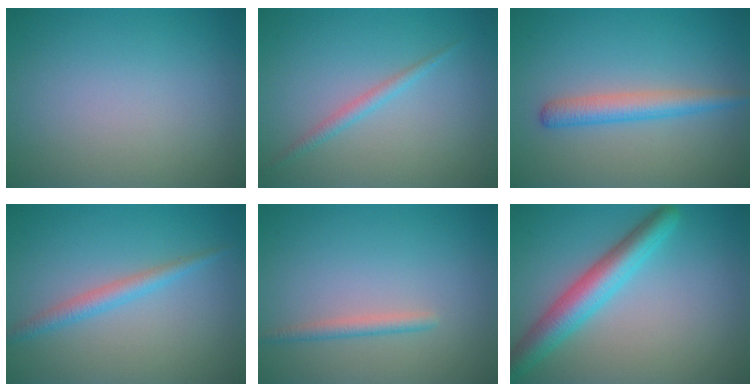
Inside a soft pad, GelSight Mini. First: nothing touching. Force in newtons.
{"total": 1.3, "press": 1.3, "slide": 0.0}
{"total": 2.9, "press": 2.9, "slide": 0.1}
{"total": 2.0, "press": 2.0, "slide": 0.0}
{"total": 1.4, "press": 1.4, "slide": 0.2}
{"total": 4.9, "press": 4.9, "slide": 0.2}